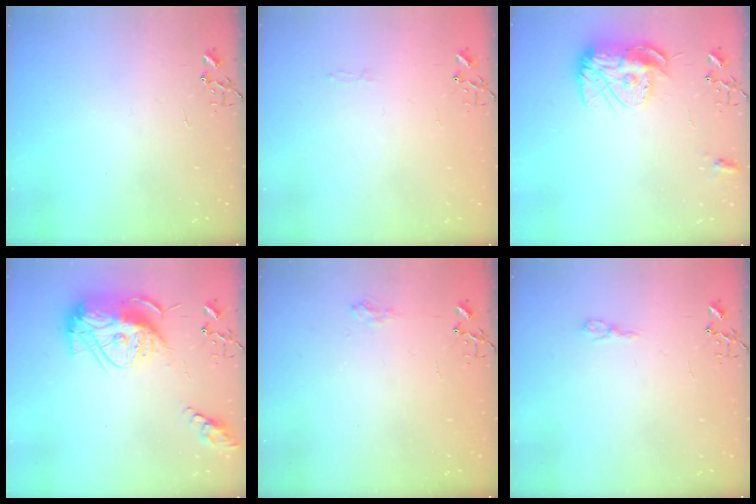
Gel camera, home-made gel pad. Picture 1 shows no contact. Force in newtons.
{"total": 2.8, "press": 2.8, "slide": 0.4}
{"total": 13.9, "press": 13.8, "slide": 1.2}
{"total": 16.7, "press": 16.6, "slide": 1.8}
{"total": 7.6, "press": 7.6, "slide": 0.9}
{"total": 4.4, "press": 4.4, "slide": 0.7}